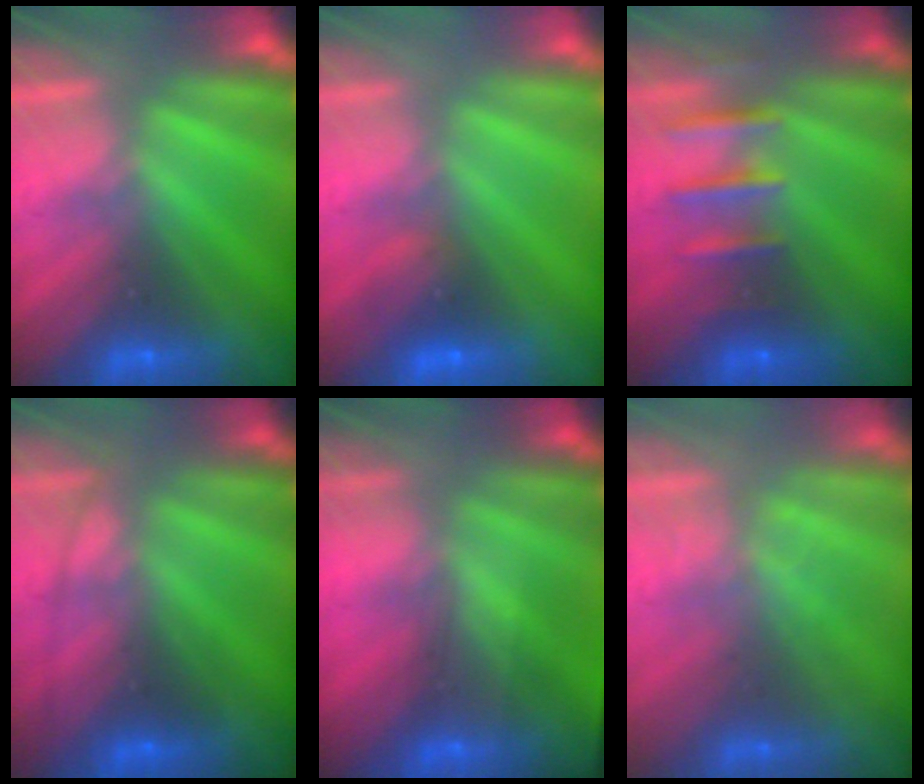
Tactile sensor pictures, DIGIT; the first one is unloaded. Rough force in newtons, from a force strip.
{"total": 1.4}
{"total": 2.5}
{"total": 3.4}
{"total": 4.5}
{"total": 1.5}